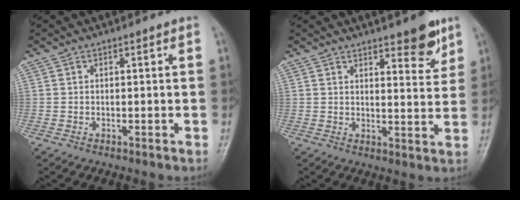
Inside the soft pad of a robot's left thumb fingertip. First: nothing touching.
{"total": 6.8, "force": [4.6, 2.0, 4.6], "torque": [-0.043, -0.032, 0.061]}